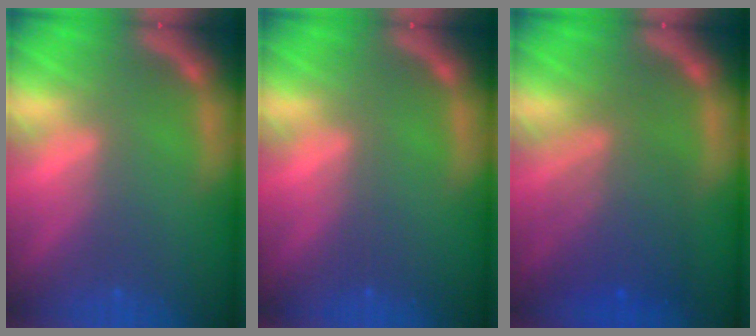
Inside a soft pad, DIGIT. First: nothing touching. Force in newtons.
{"total": 0.0}
{"total": 6.1}